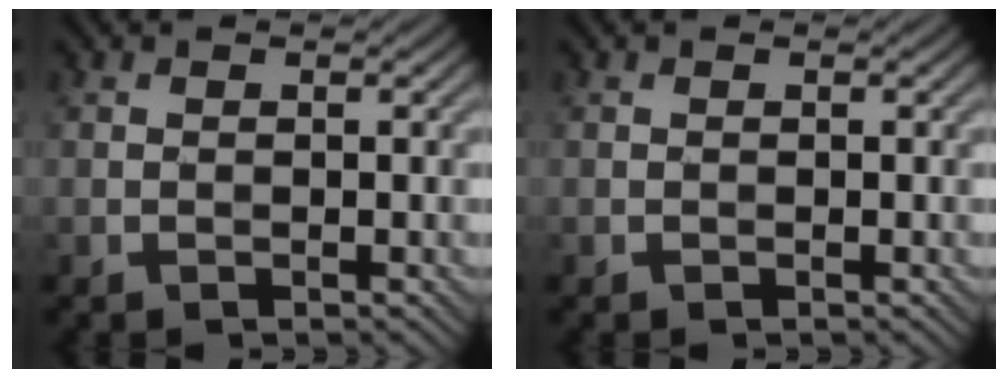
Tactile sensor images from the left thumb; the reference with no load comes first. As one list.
[{"total": 0.0}]